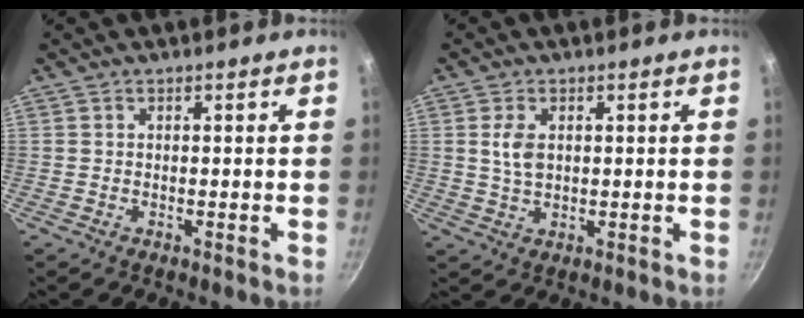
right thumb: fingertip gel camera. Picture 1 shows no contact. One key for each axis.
{"total": 4.1, "fx": 0.9, "fy": 2.5, "fz": 3.1, "tx": -0.055, "ty": -0.001, "tz": 0.019}